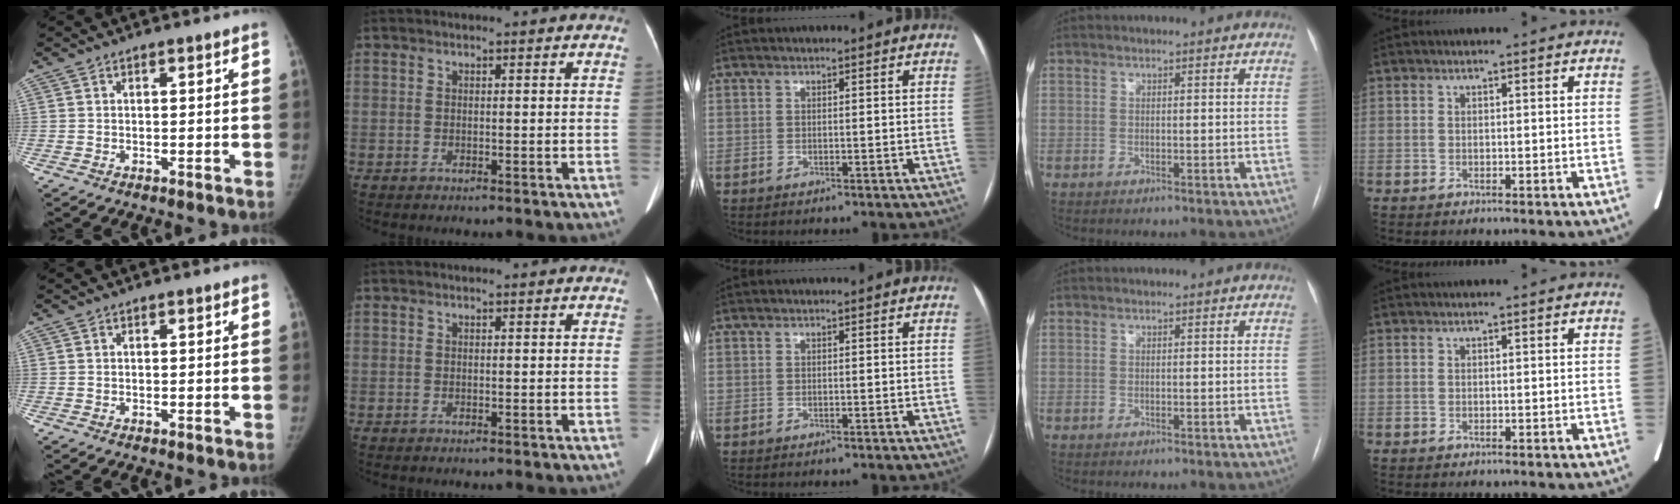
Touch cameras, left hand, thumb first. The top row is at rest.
{}